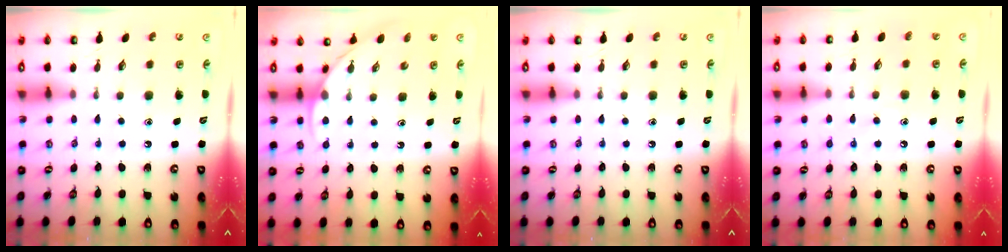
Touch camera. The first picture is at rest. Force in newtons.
{"total": 3.7, "press": 3.7, "slide": 0.2}
{"total": 0.0}
{"total": 7.5, "press": 7.4, "slide": 0.6}